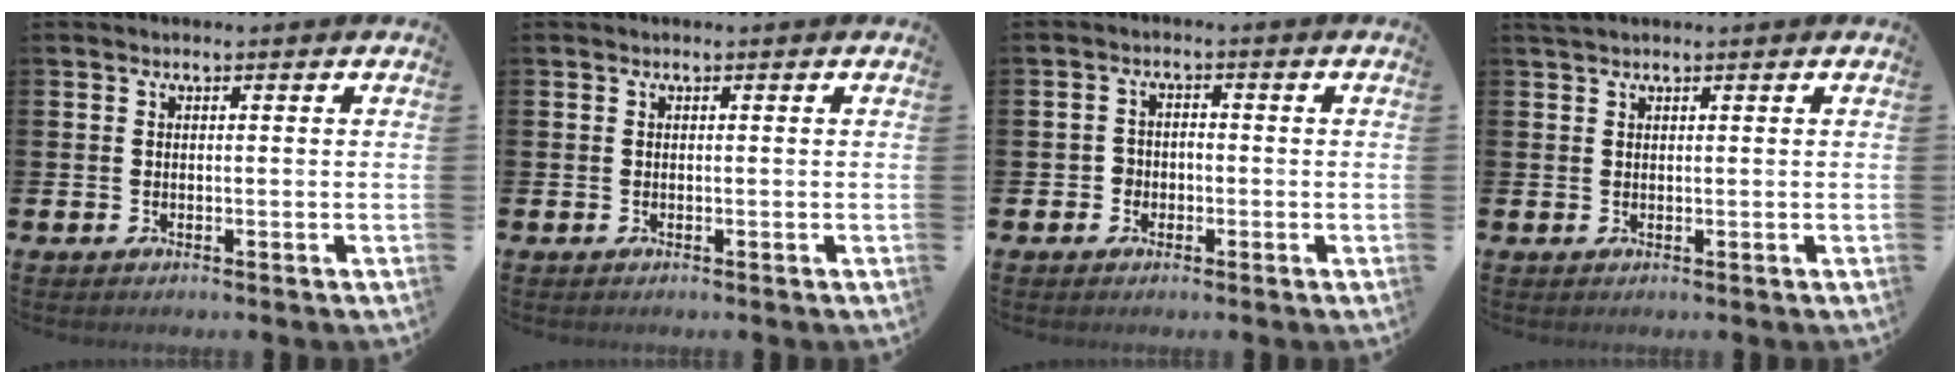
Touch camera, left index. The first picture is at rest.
{"total": 0.0}
{"total": 2.1, "force": [-1.1, 1.7, 0.3], "torque": [-0.007, 0.004, -0.027]}
{"total": 1.1, "force": [1.1, 0.2, 0.4], "torque": [-0.004, 0.001, 0.018]}